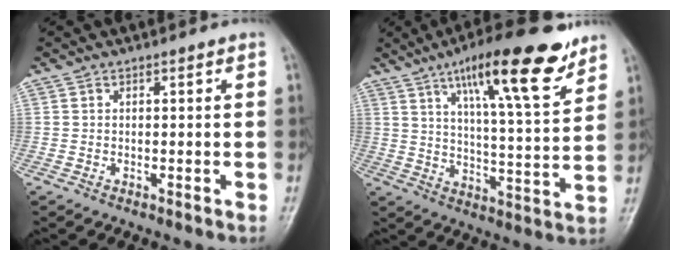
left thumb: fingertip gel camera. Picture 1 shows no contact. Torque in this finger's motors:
{"motor_torque": [0.71, 0.51, 1.58, -1.19, 0.34]}